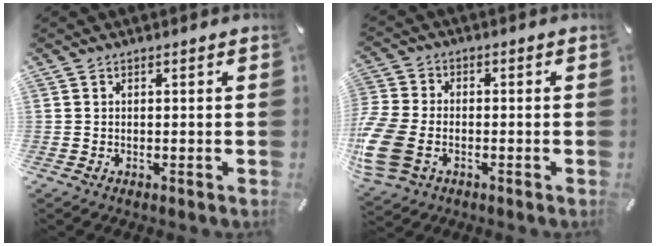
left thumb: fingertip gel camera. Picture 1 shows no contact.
{"total": 11.2, "force": [-3.5, 7.8, 7.2], "torque": [-0.169, 0.012, -0.061]}